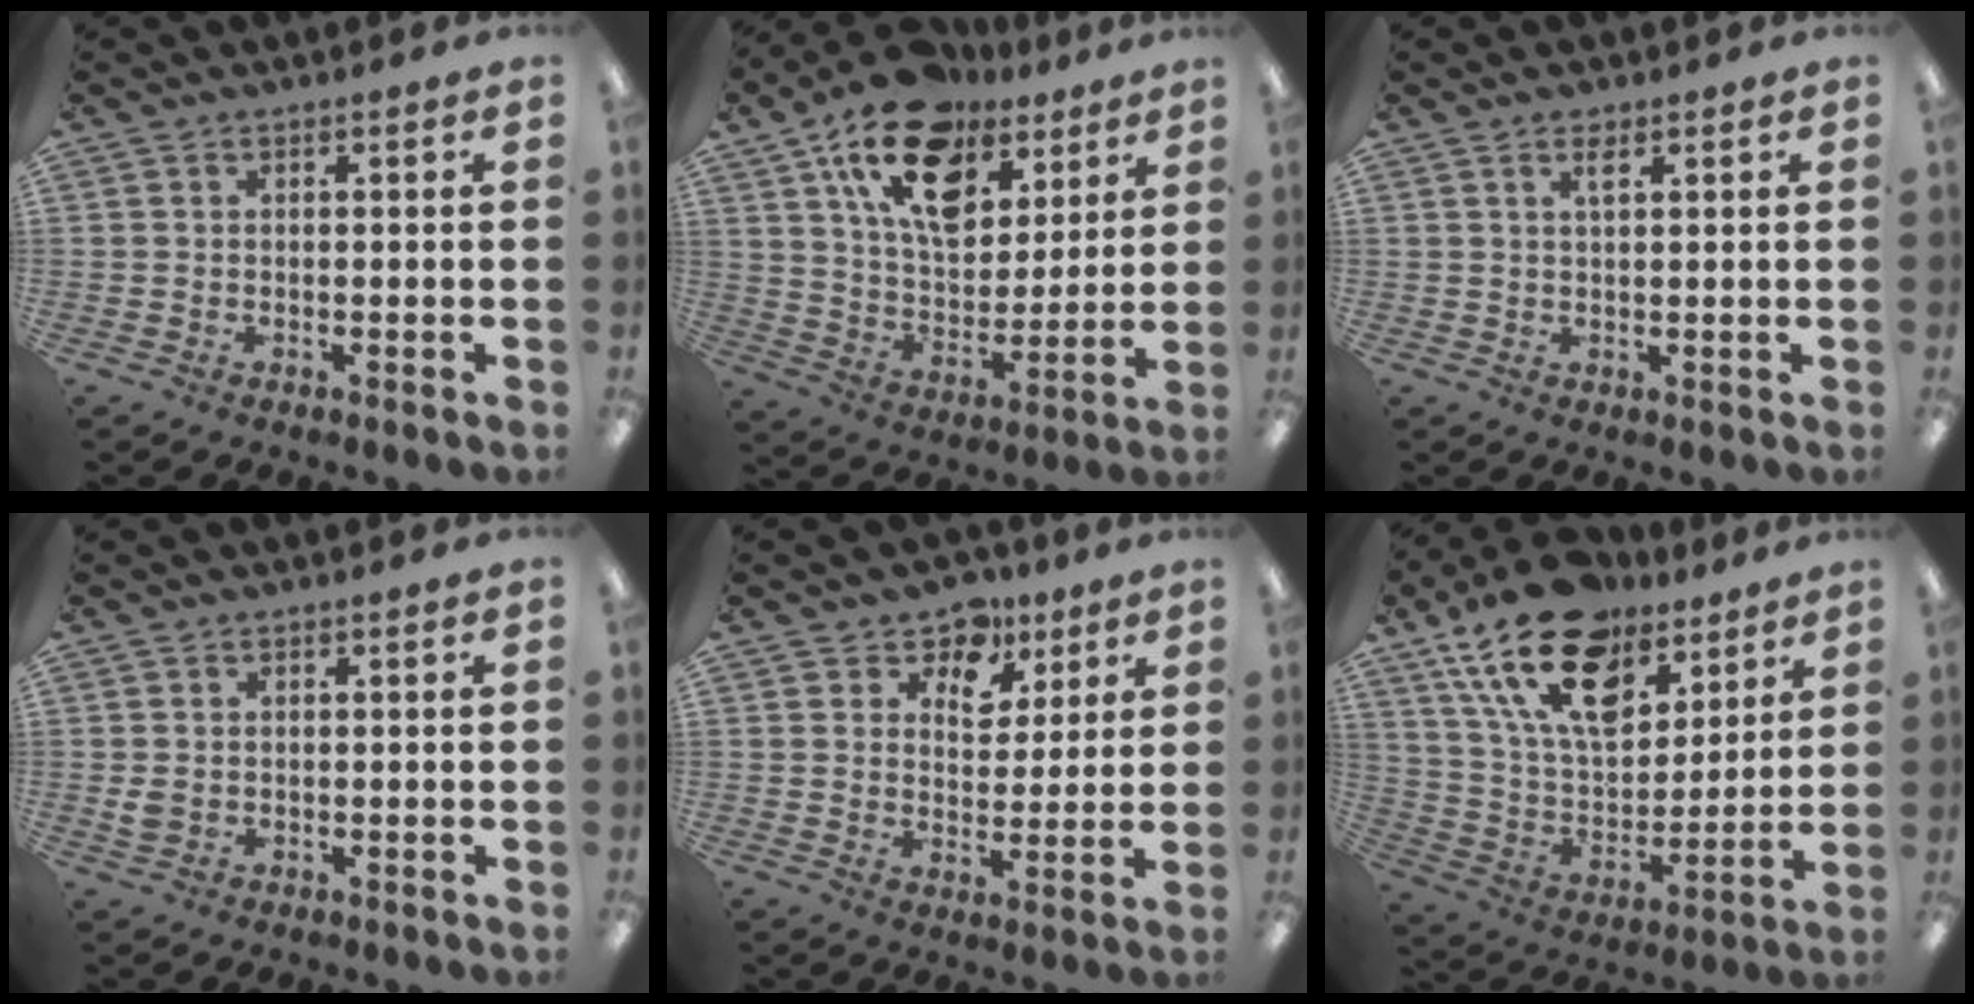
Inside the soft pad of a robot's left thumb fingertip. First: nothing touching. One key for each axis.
{"total": 19.2, "fx": 11.6, "fy": 11.2, "fz": 10.4, "tx": -0.181, "ty": -0.052, "tz": 0.208}
{"total": 2.2, "fx": 1.4, "fy": 0.8, "fz": 1.5, "tx": -0.027, "ty": 0.000, "tz": 0.023}
{"total": 2.2, "fx": 0.0, "fy": 1.8, "fz": 1.1, "tx": -0.014, "ty": 0.002, "tz": -0.002}
{"total": 9.0, "fx": 6.5, "fy": 6.0, "fz": 1.7, "tx": -0.032, "ty": -0.044, "tz": 0.119}
{"total": 21.8, "fx": 13.4, "fy": 12.0, "fz": 12.4, "tx": -0.226, "ty": -0.061, "tz": 0.243}